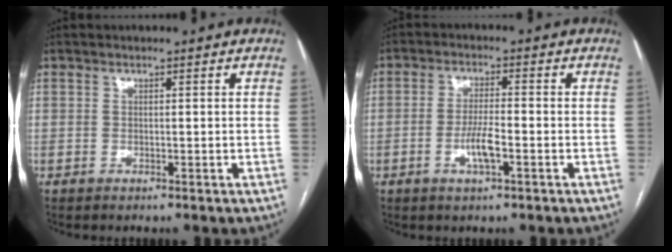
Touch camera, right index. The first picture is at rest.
{"total": 4.7, "force": [-1.7, 0.9, 4.3], "torque": [-0.087, -0.001, -0.029]}